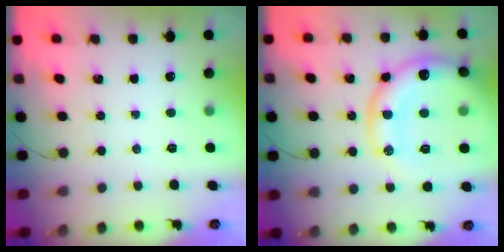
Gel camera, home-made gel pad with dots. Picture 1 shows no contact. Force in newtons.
{"total": 21.9, "press": 21.7, "slide": 3.0}